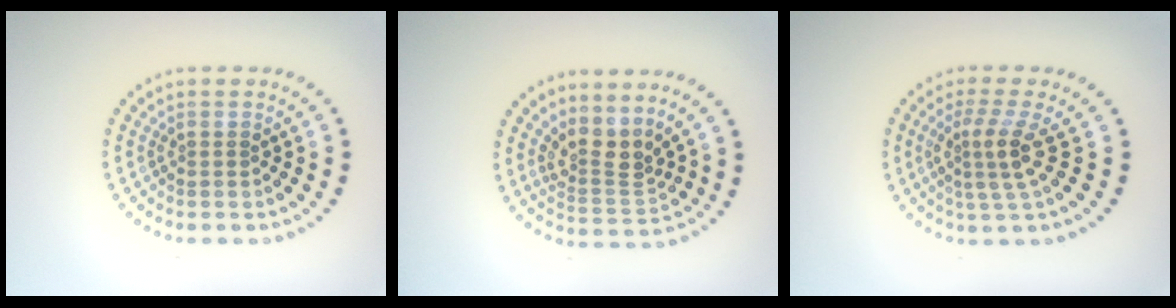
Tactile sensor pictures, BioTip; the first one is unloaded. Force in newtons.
{"total": 3.2, "press": 2.3, "slide": 2.2}
{"total": 3.1, "press": 2.3, "slide": 2.1}